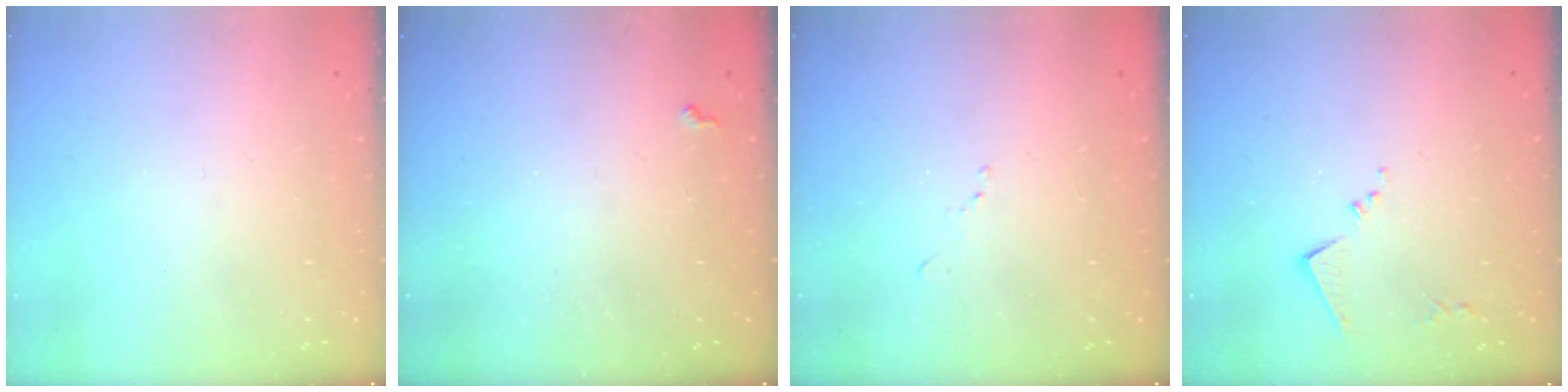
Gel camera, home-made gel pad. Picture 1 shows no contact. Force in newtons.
{"total": 4.1, "press": 4.0, "slide": 0.7}
{"total": 5.7, "press": 5.7, "slide": 0.7}
{"total": 6.6, "press": 6.6, "slide": 0.4}